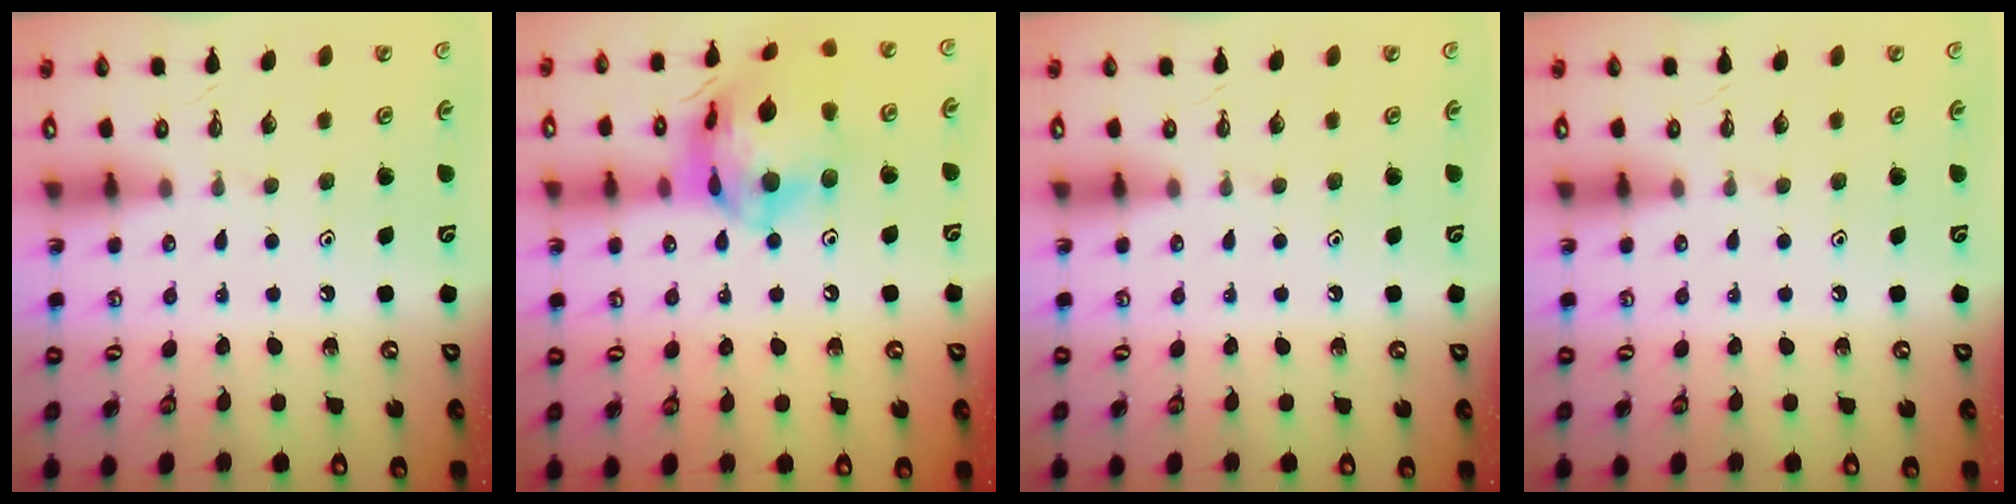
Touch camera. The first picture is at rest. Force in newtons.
{"total": 21.2, "press": 21.0, "slide": 2.3}
{"total": 0.0}
{"total": 0.0}